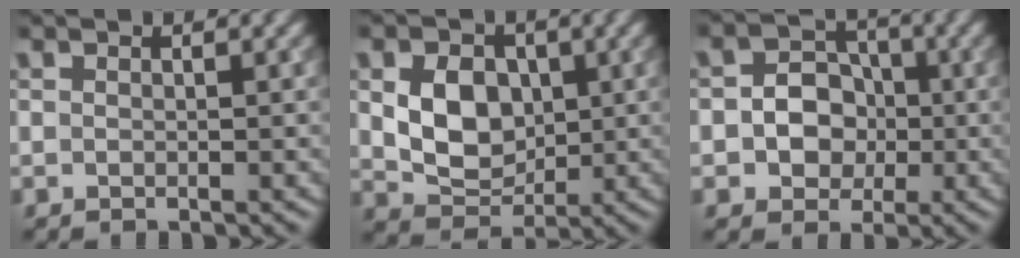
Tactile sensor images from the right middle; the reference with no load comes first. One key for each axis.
{"total": 5.4, "fx": 0.5, "fy": 4.1, "fz": 3.5, "tx": -0.070, "ty": -0.006, "tz": 0.012}
{"total": 4.5, "fx": -0.5, "fy": 3.8, "fz": 2.3, "tx": -0.018, "ty": 0.000, "tz": -0.025}